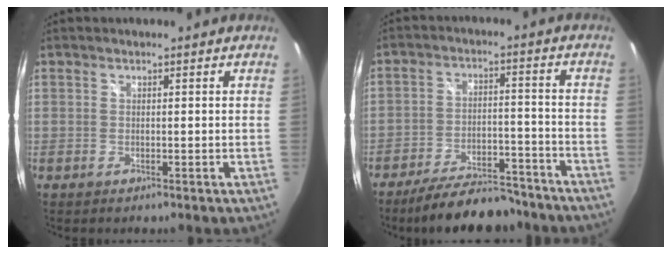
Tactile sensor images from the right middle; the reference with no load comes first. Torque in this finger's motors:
{"motor_torque": [1.16, -0.98, 0.25, 0.10]}